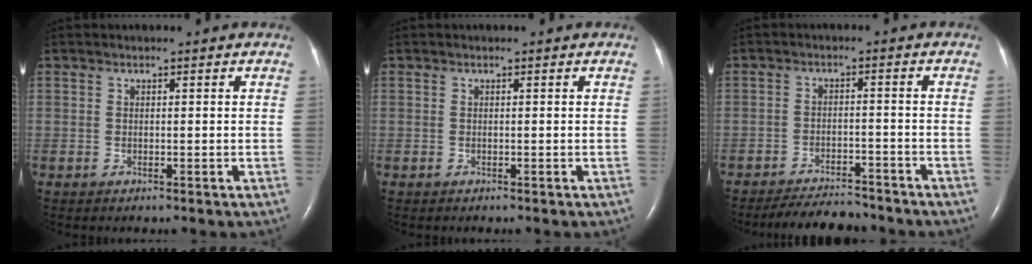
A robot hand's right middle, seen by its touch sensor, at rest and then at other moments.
{"total": 0.0}
{"total": 7.4, "force": [-7.0, 1.4, 1.8], "torque": [-0.030, -0.010, -0.110]}